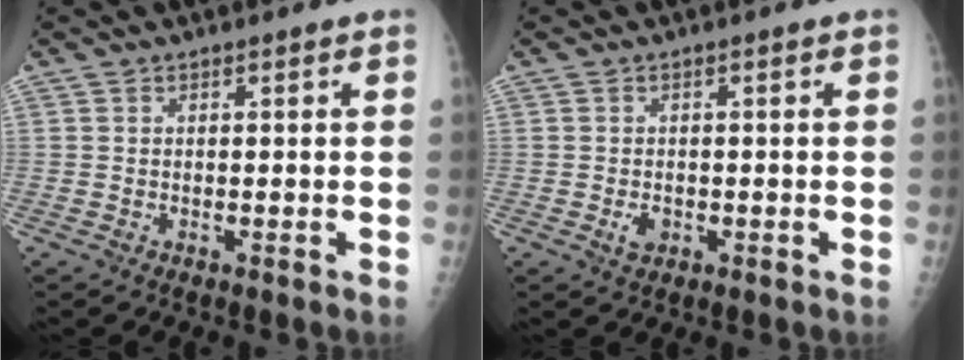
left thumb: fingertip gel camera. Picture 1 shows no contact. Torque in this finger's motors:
{"motor_torque": [-0.07, 0.77, 0.47, 0.21, -0.01]}